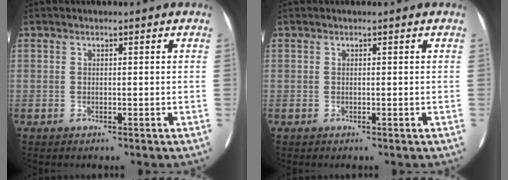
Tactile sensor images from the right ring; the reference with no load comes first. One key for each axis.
{"total": 0.0}